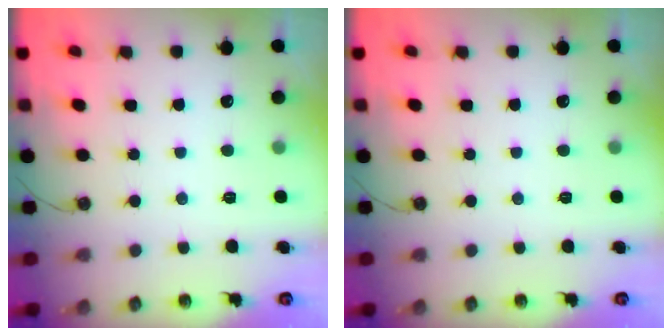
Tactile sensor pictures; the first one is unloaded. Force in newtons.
{"total": 0.0}